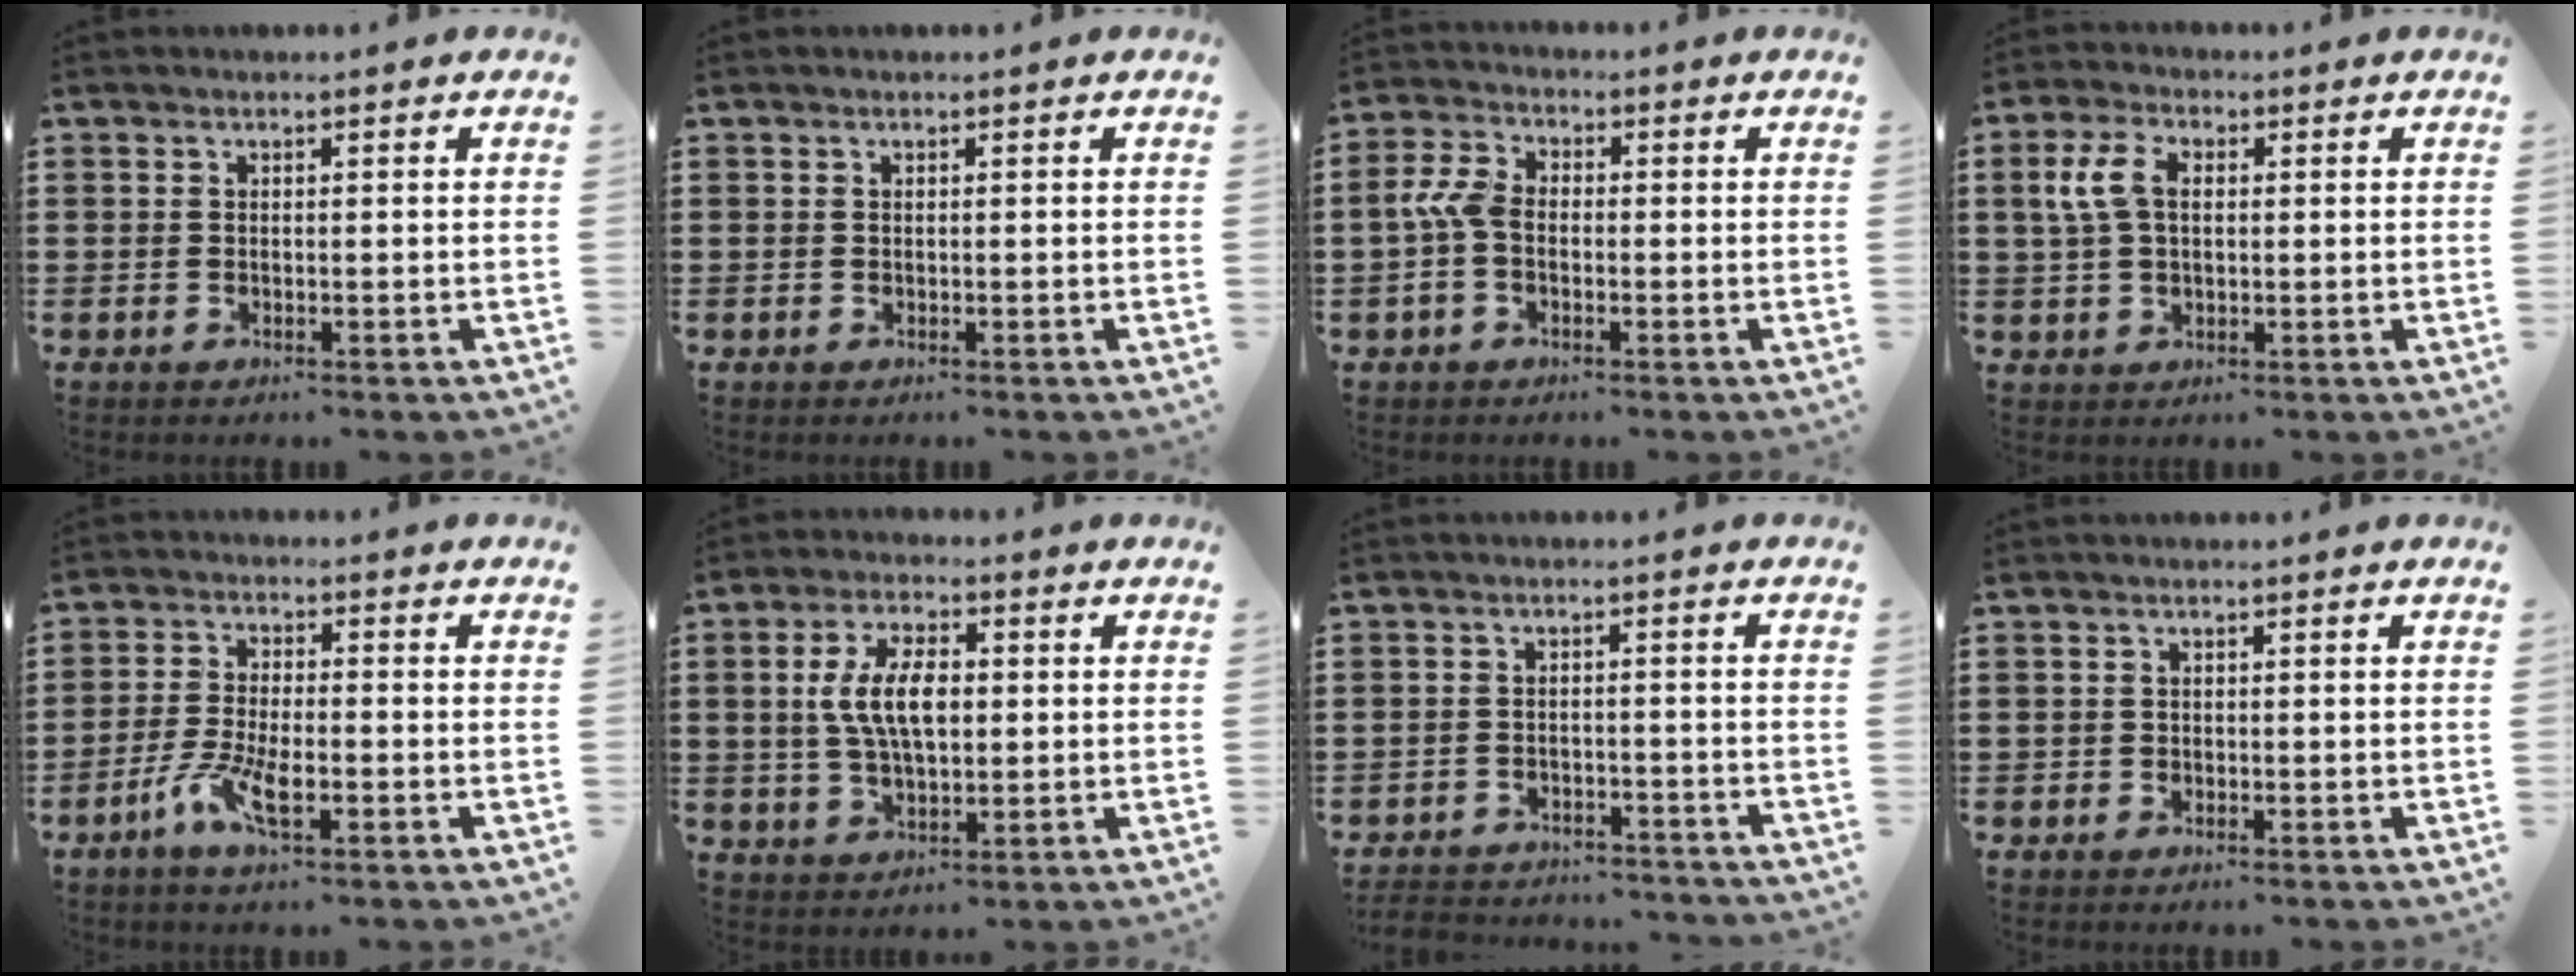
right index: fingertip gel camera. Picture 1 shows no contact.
{"total": 0.0}
{"total": 5.1, "force": [-1.0, 3.1, 3.9], "torque": [-0.108, -0.005, -0.029]}
{"total": 5.7, "force": [1.1, 3.4, 4.4], "torque": [-0.117, 0.007, 0.010]}
{"total": 6.5, "force": [-3.2, 1.9, 5.4], "torque": [-0.126, -0.011, -0.062]}
{"total": 8.3, "force": [1.0, 3.7, 7.4], "torque": [-0.155, 0.007, 0.014]}
{"total": 2.7, "force": [-2.7, 0.1, 0.0], "torque": [-0.006, -0.001, -0.059]}
{"total": 0.0}